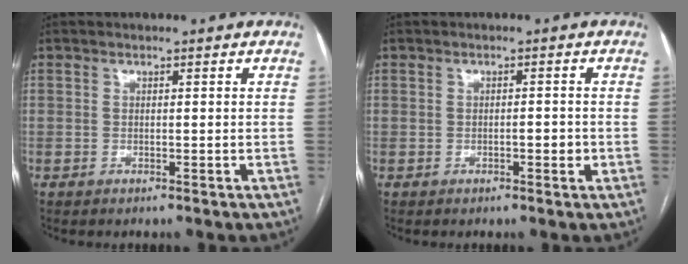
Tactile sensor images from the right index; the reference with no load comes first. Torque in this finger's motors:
{"motor_torque": [0.30, -0.17, 0.02, 0.03]}